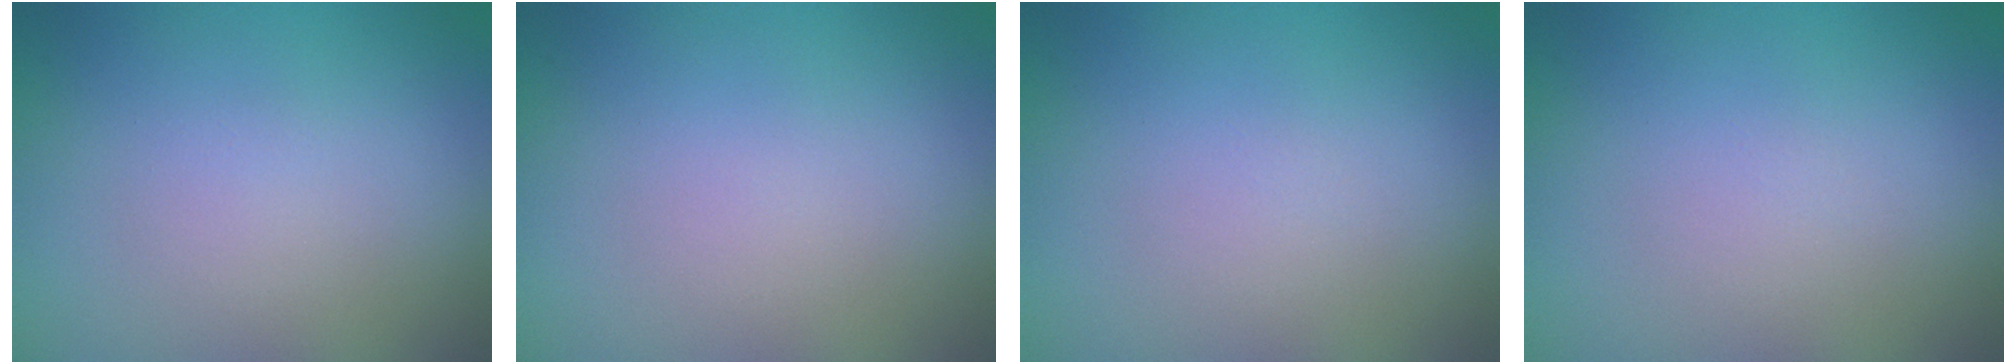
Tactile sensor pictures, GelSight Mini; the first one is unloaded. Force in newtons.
{"total": 0.0}
{"total": 0.0}
{"total": 0.0}